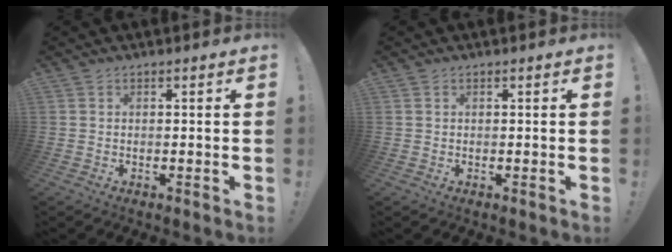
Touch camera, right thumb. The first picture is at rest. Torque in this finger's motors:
{"motor_torque": [-0.10, -0.19, -0.42, 0.13, -0.03]}